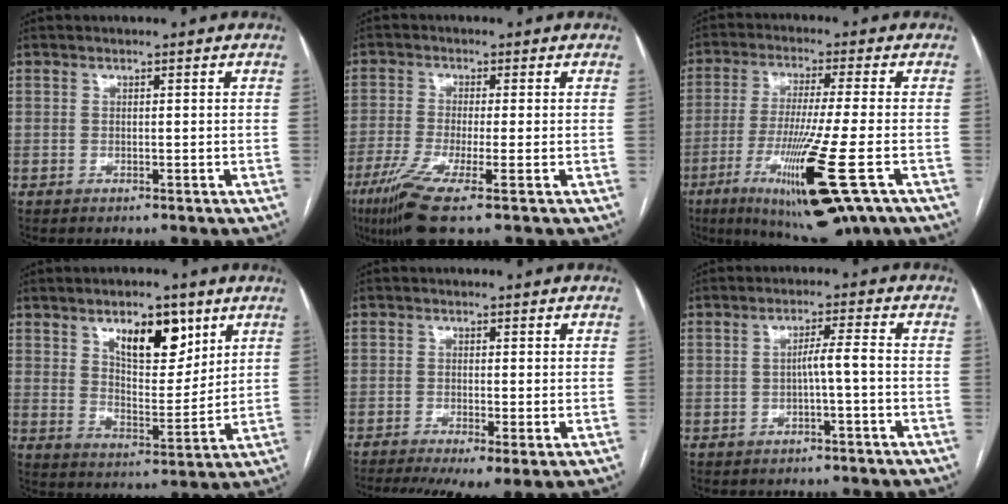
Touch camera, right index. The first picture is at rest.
{"total": 9.0, "force": [-4.7, 0.1, 7.6], "torque": [-0.146, -0.028, -0.087]}
{"total": 16.8, "force": [-7.3, 0.6, 15.1], "torque": [-0.275, -0.053, -0.121]}
{"total": 10.3, "force": [5.8, 4.3, 7.3], "torque": [-0.116, -0.001, 0.102]}
{"total": 8.4, "force": [-5.0, 2.3, 6.4], "torque": [-0.112, -0.012, -0.083]}
{"total": 2.9, "force": [-0.8, -0.3, 2.8], "torque": [-0.043, 0.006, -0.014]}